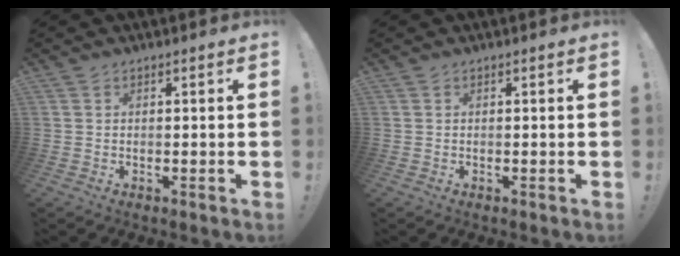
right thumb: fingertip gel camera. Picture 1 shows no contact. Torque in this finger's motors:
{"motor_torque": [0.00, 0.00, 0.00, 0.00, 0.00]}